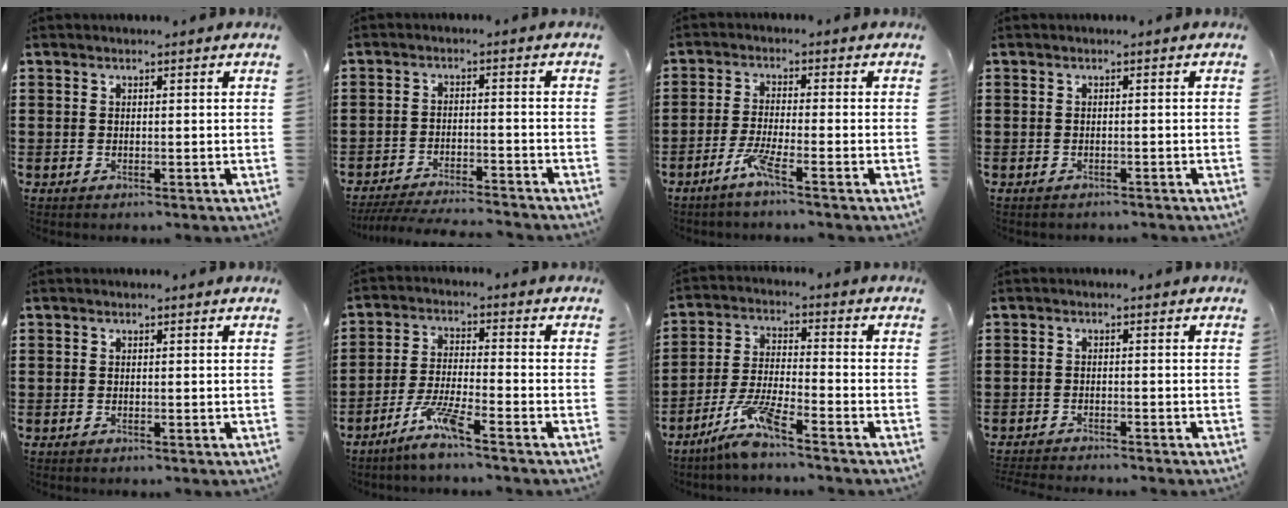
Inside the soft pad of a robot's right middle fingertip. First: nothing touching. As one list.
[{"total": 4.5, "force": [-4.4, 0.0, 1.0], "torque": [-0.025, -0.006, -0.090]}, {"total": 4.6, "force": [-2.9, -0.1, 3.6], "torque": [-0.081, -0.011, -0.056]}, {"total": 0.6, "force": [-0.6, 0.1, 0.0], "torque": [-0.003, -0.001, -0.012]}, {"total": 0.0}, {"total": 6.3, "force": [-4.6, 0.2, 4.2], "torque": [-0.097, -0.012, -0.089]}, {"total": 7.1, "force": [-5.4, 0.4, 4.5], "torque": [-0.100, -0.013, -0.103]}, {"total": 1.9, "force": [-1.9, -0.1, 0.0], "torque": [-0.005, -0.002, -0.040]}]